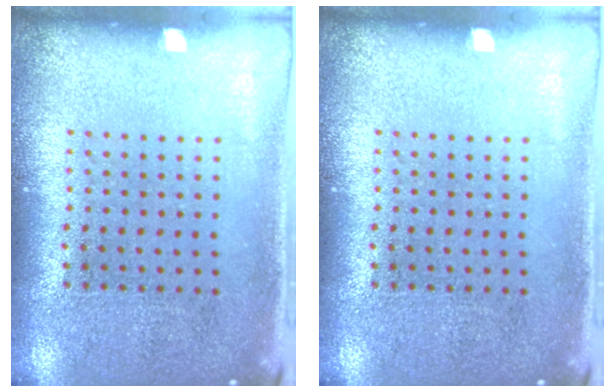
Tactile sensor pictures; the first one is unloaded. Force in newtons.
{"total": 0.0}